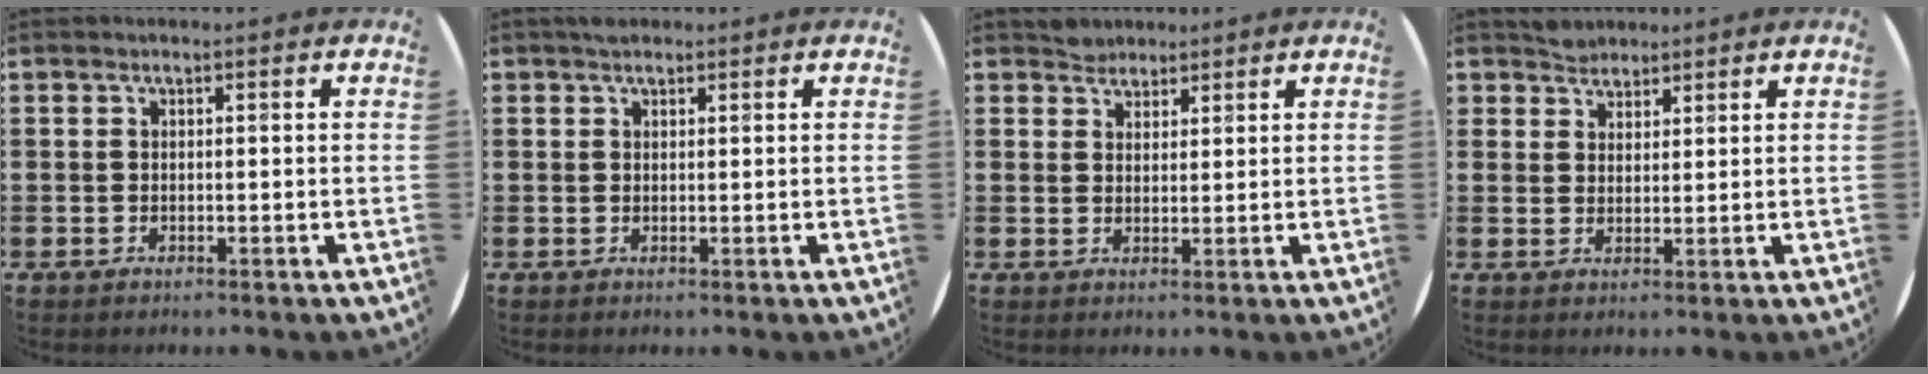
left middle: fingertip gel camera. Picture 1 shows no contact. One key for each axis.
{"total": 0.9, "fx": 0.8, "fy": 0.4, "fz": 0.1, "tx": 0.004, "ty": -0.002, "tz": 0.015}
{"total": 2.3, "fx": 2.1, "fy": 0.9, "fz": -0.2, "tx": 0.008, "ty": 0.002, "tz": 0.041}
{"total": 2.6, "fx": 2.4, "fy": 1.0, "fz": -0.3, "tx": 0.000, "ty": 0.003, "tz": 0.048}